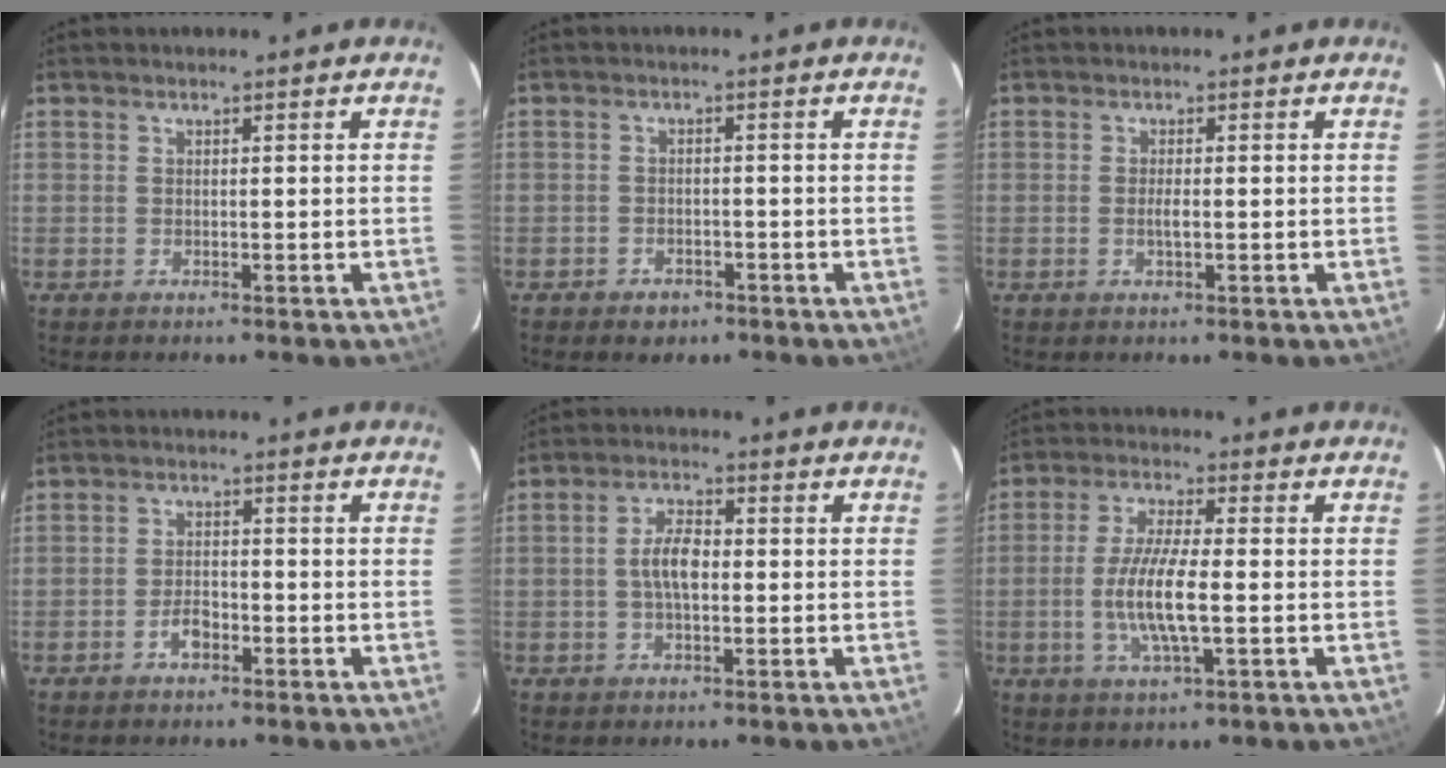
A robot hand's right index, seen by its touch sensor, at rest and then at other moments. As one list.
[{"total": 3.6, "force": [-2.3, 2.6, 0.9], "torque": [-0.028, 0.005, -0.031]}, {"total": 1.5, "force": [-0.3, 0.3, 1.4], "torque": [-0.027, -0.003, -0.006]}, {"total": 3.3, "force": [-1.9, 1.7, 2.1], "torque": [-0.043, 0.004, -0.033]}, {"total": 5.3, "force": [-0.3, 2.5, 4.7], "torque": [-0.092, 0.009, -0.004]}, {"total": 9.5, "force": [-1.7, 1.9, 9.2], "torque": [-0.181, -0.007, -0.034]}]